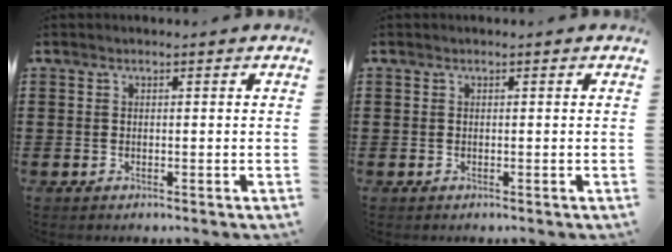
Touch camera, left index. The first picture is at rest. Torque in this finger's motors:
{"motor_torque": [0.00, 0.00, 0.00, 0.00]}